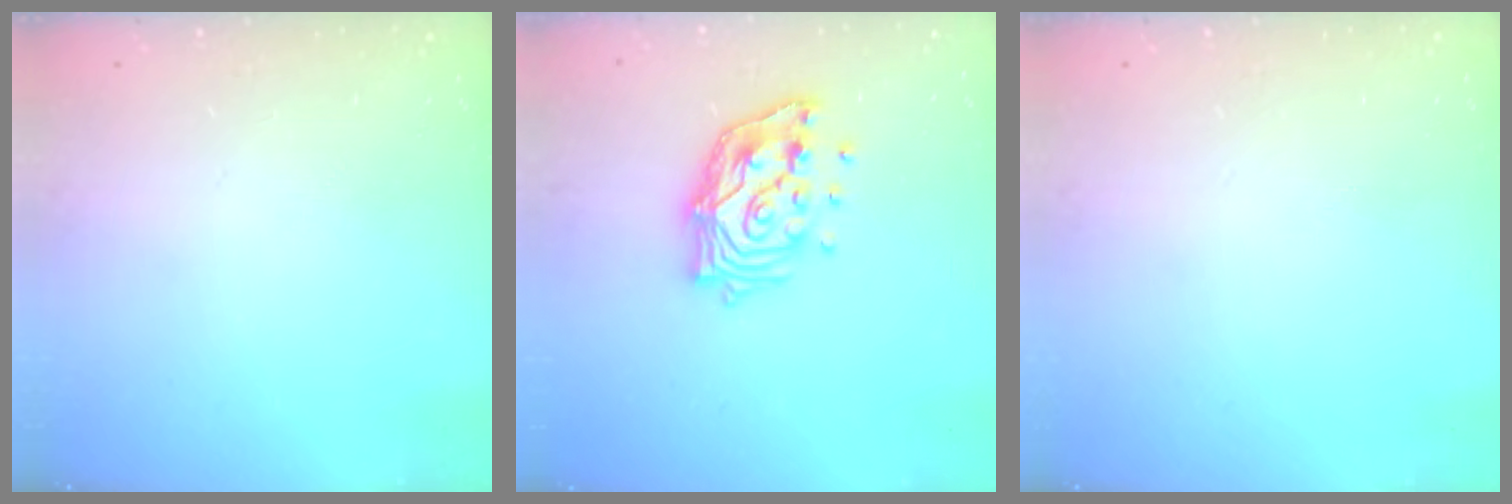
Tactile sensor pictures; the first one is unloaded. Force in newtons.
{"total": 13.9, "press": 13.8, "slide": 1.4}
{"total": 0.0}